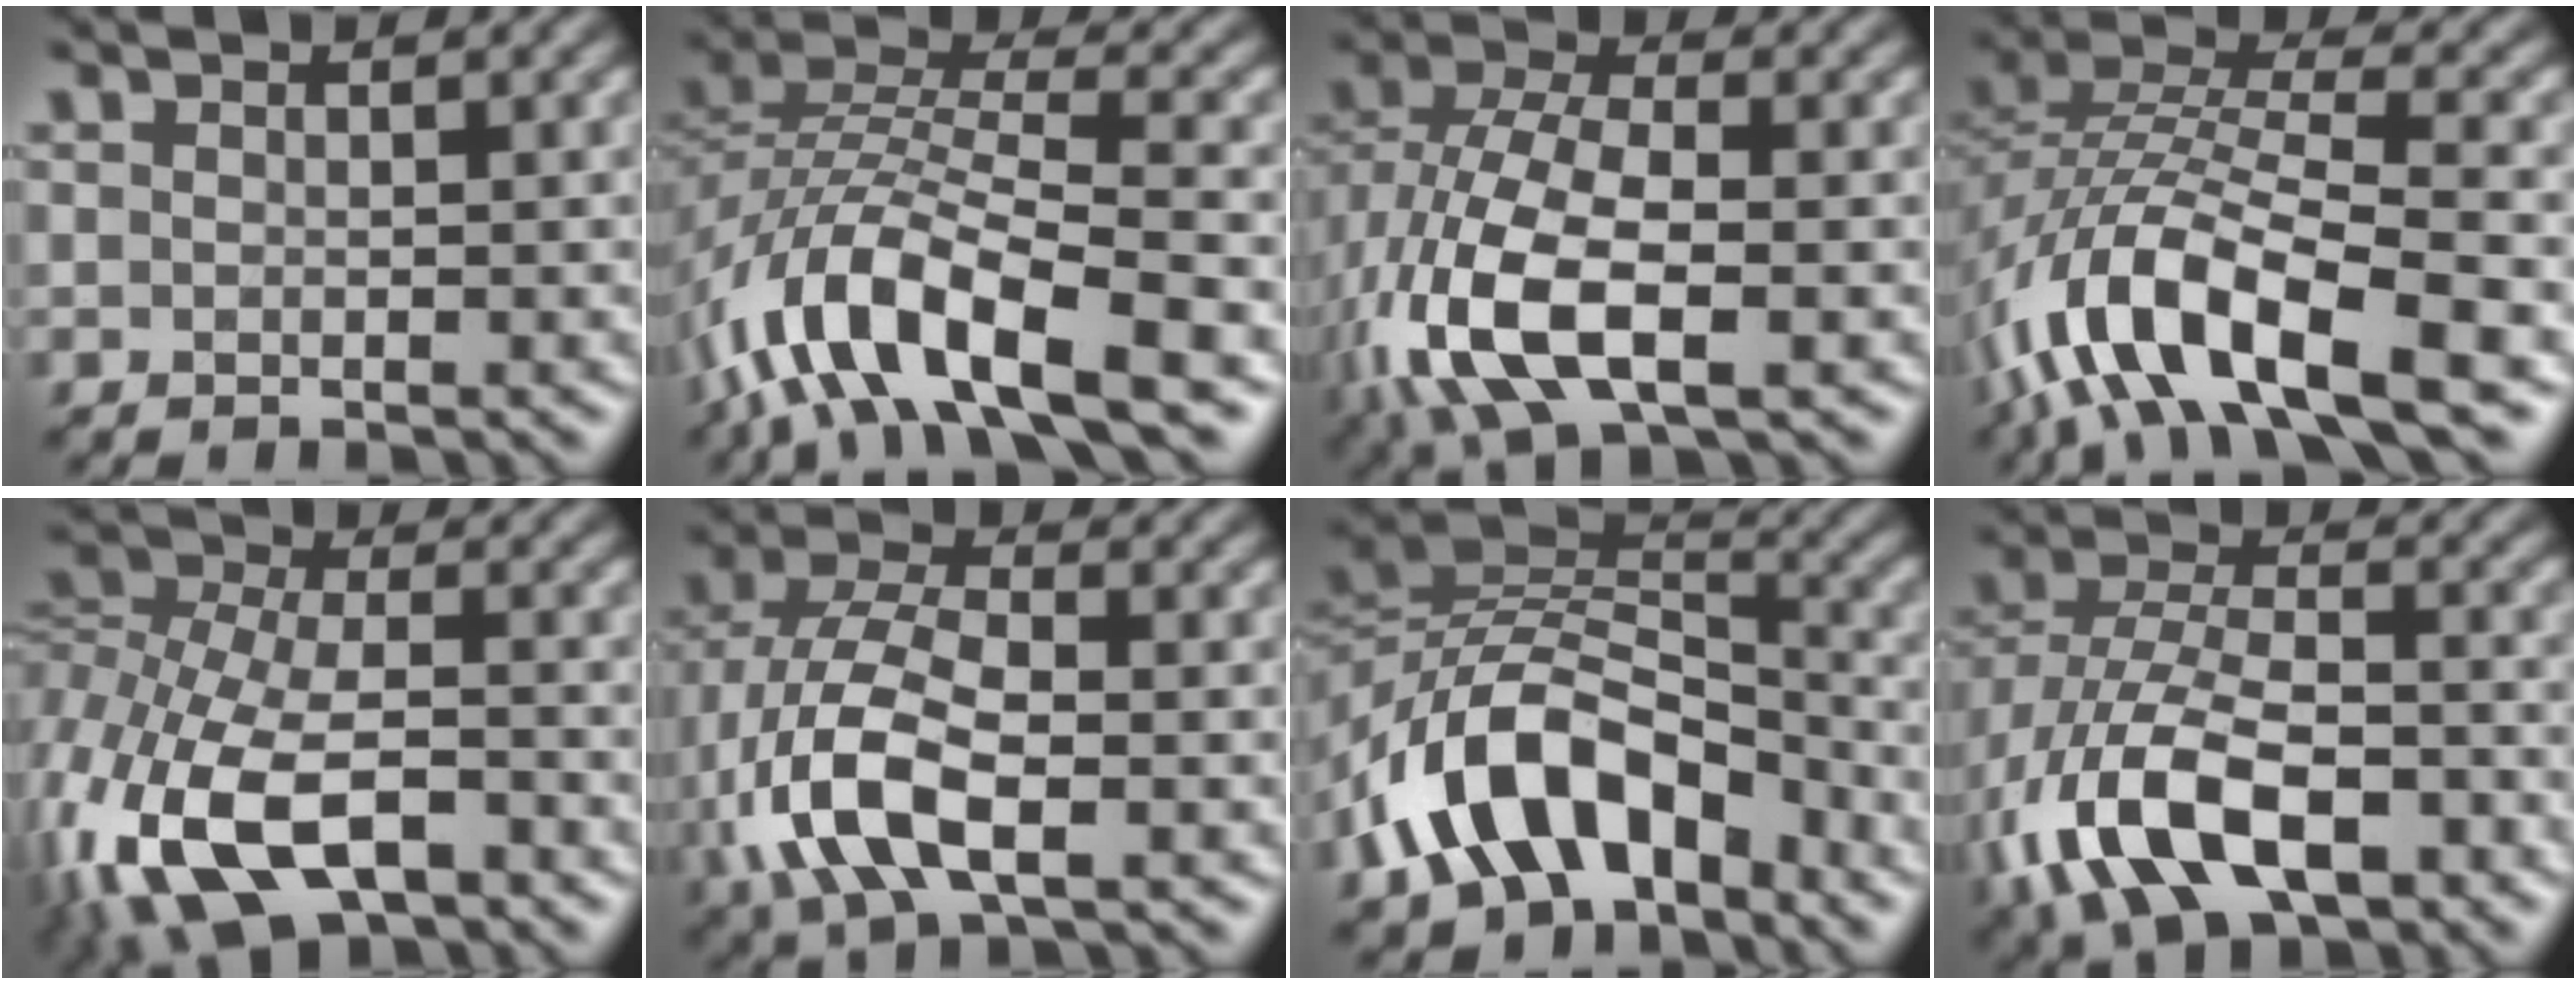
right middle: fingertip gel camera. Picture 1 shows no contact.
{"total": 10.9, "force": [-5.9, 4.2, 8.1], "torque": [-0.153, 0.008, -0.119]}
{"total": 11.2, "force": [-3.9, 5.8, 8.7], "torque": [-0.201, -0.009, -0.075]}
{"total": 11.7, "force": [-5.8, 4.5, 9.1], "torque": [-0.175, 0.006, -0.116]}
{"total": 12.2, "force": [-5.5, 6.6, 8.6], "torque": [-0.201, -0.019, -0.102]}
{"total": 9.6, "force": [-2.4, 4.9, 7.8], "torque": [-0.174, 0.000, -0.051]}
{"total": 10.5, "force": [-5.5, 5.8, 6.9], "torque": [-0.130, 0.015, -0.114]}
{"total": 11.9, "force": [-5.4, 6.3, 8.5], "torque": [-0.177, -0.005, -0.097]}